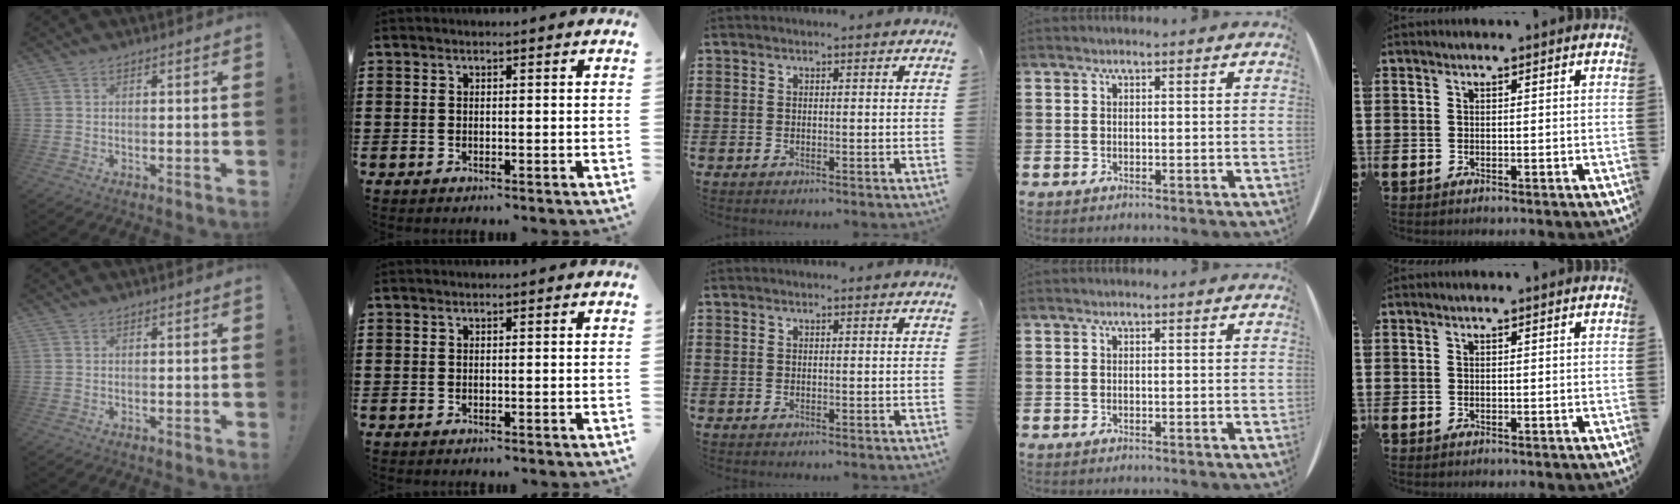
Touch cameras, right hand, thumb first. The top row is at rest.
{}